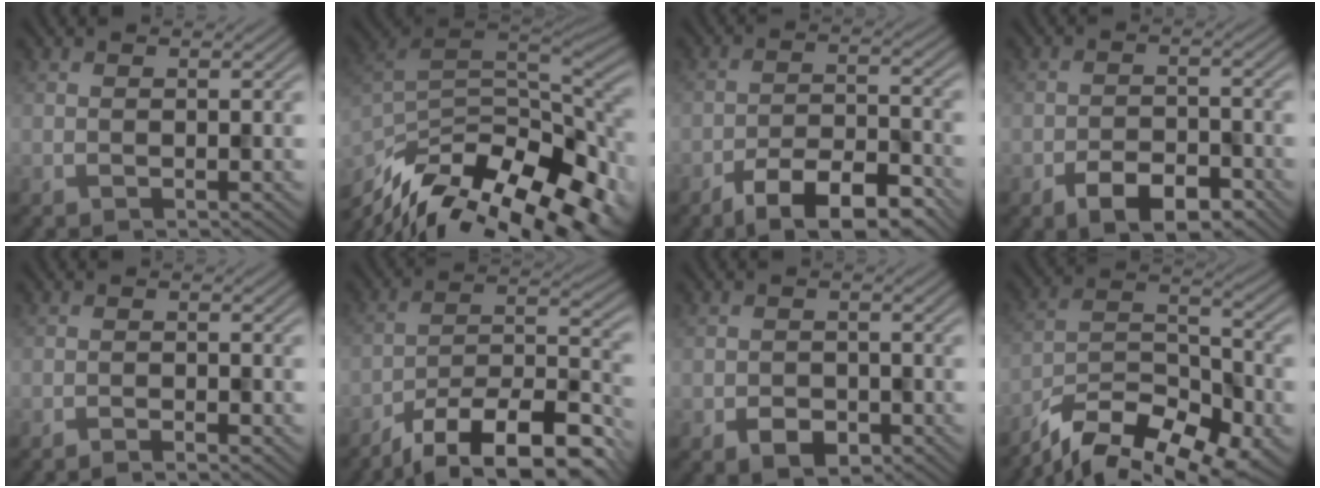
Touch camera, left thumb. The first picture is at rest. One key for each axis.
{"total": 17.5, "fx": -11.7, "fy": 6.9, "fz": 11.0, "tx": -0.232, "ty": -0.025, "tz": -0.183}
{"total": 8.7, "fx": -6.1, "fy": 3.0, "fz": 5.6, "tx": -0.086, "ty": 0.004, "tz": -0.106}
{"total": 5.3, "fx": -3.4, "fy": 2.5, "fz": 3.3, "tx": -0.052, "ty": -0.001, "tz": -0.059}
{"total": 1.4, "fx": -1.2, "fy": 0.1, "fz": 0.9, "tx": -0.016, "ty": 0.003, "tz": -0.021}
{"total": 14.3, "fx": -11.1, "fy": 4.2, "fz": 8.0, "tx": -0.141, "ty": -0.012, "tz": -0.175}
{"total": 2.8, "fx": -1.4, "fy": 2.0, "fz": 1.4, "tx": -0.026, "ty": -0.007, "tz": -0.026}
{"total": 14.3, "fx": -11.2, "fy": 5.0, "fz": 7.4, "tx": -0.161, "ty": -0.018, "tz": -0.180}